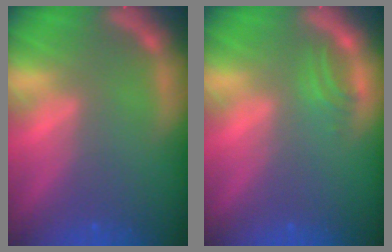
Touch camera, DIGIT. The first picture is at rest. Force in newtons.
{"total": 1.5}